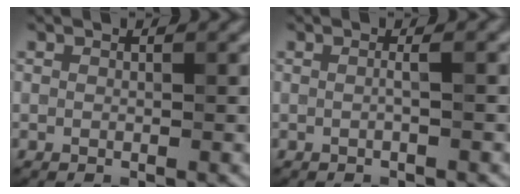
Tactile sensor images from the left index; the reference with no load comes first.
{"total": 1.1, "force": [-0.1, 0.0, 1.1], "torque": [-0.019, 0.000, -0.008]}